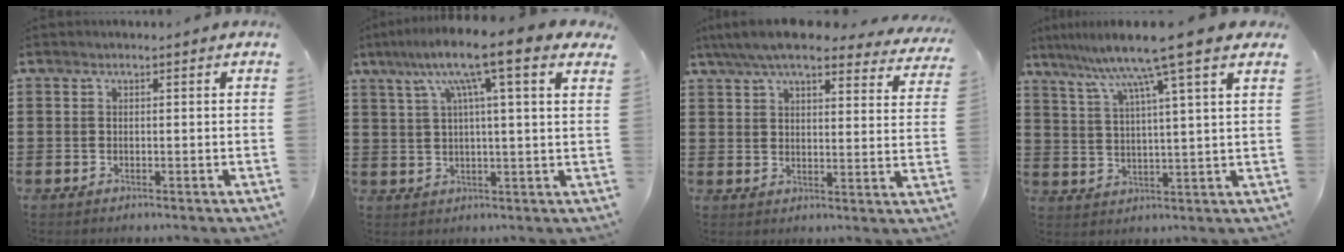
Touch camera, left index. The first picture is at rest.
{"total": 11.2, "force": [6.4, 1.2, 9.1], "torque": [-0.187, -0.007, 0.103]}
{"total": 8.0, "force": [7.0, 0.9, 3.9], "torque": [-0.098, -0.022, 0.125]}
{"total": 9.7, "force": [7.2, -0.9, 6.5], "torque": [-0.143, -0.033, 0.112]}